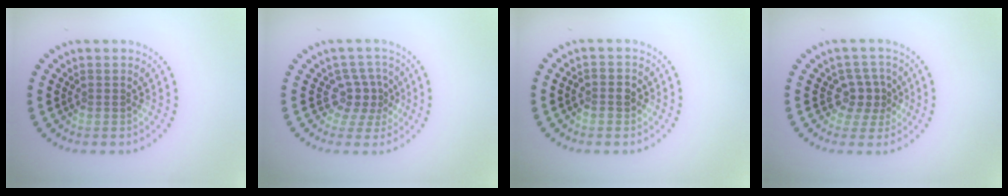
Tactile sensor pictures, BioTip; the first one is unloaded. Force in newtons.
{"total": 2.6, "press": 1.9, "slide": 1.8}
{"total": 1.5, "press": 1.4, "slide": 0.4}
{"total": 2.5, "press": 2.0, "slide": 1.5}